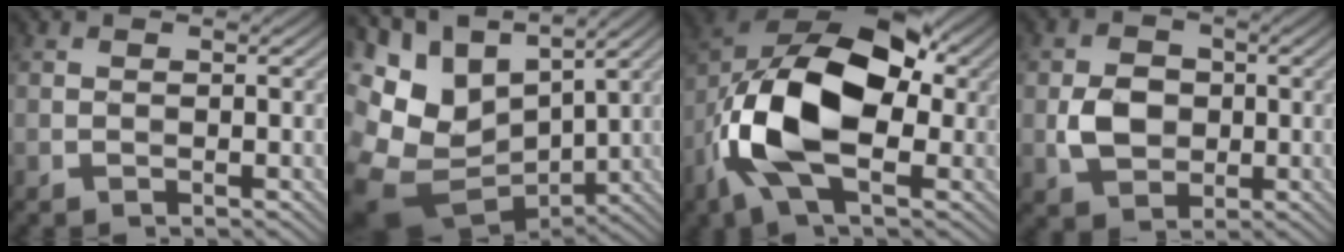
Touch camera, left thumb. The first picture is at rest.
{"total": 12.6, "force": [1.5, 8.6, 9.1], "torque": [-0.214, -0.013, 0.056]}
{"total": 15.8, "force": [-2.6, 8.9, 12.8], "torque": [-0.275, -0.001, -0.060]}
{"total": 4.9, "force": [-0.5, 4.0, 2.9], "torque": [-0.058, -0.003, -0.008]}